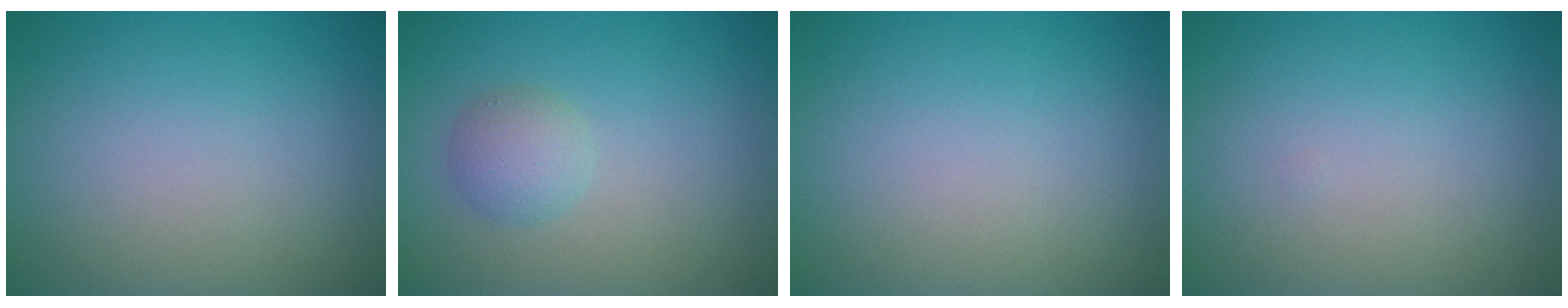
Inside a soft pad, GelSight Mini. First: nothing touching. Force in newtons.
{"total": 2.2, "press": 2.2, "slide": 0.2}
{"total": 0.0}
{"total": 0.0}